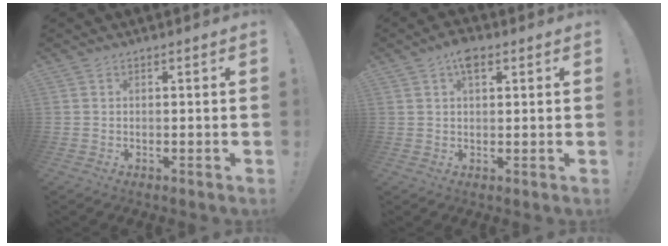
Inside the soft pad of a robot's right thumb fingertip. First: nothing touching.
{"total": 5.0, "force": [2.6, 2.5, 3.4], "torque": [-0.048, -0.008, 0.044]}